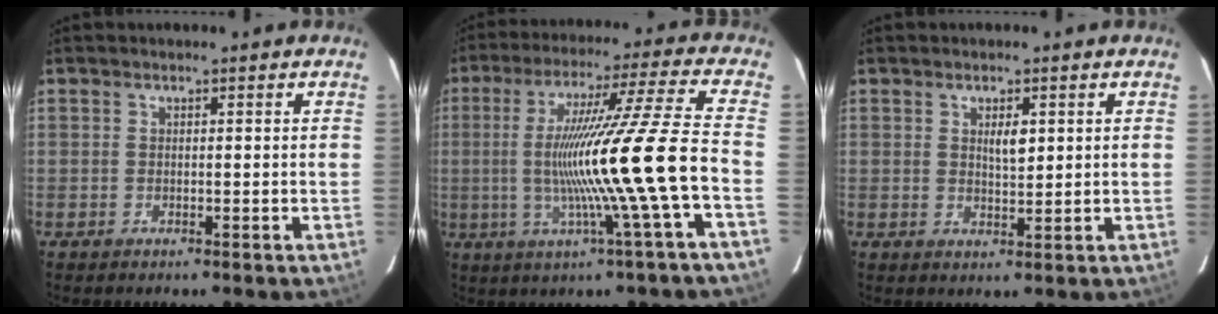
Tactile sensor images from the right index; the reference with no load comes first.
{"total": 16.7, "force": [-3.3, -2.6, 16.1], "torque": [-0.287, 0.002, -0.059]}
{"total": 2.7, "force": [0.9, 0.8, 2.4], "torque": [-0.041, -0.002, 0.017]}